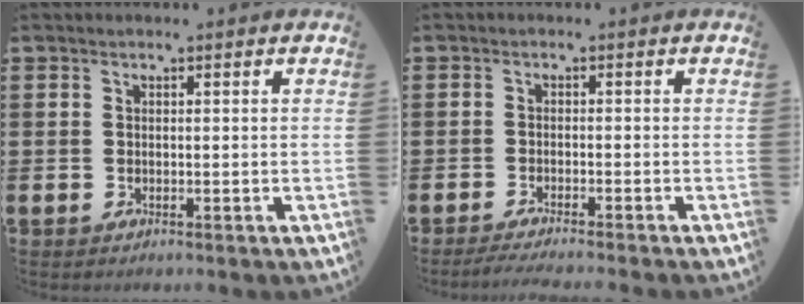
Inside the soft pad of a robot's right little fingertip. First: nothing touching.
{"total": 1.5, "force": [-1.4, -0.2, 0.6], "torque": [-0.007, 0.000, -0.026]}